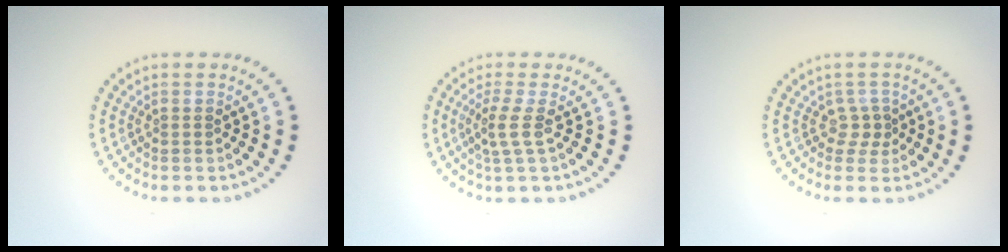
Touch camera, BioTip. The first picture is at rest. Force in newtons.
{"total": 2.1, "press": 1.5, "slide": 1.5}
{"total": 1.6, "press": 1.1, "slide": 1.2}